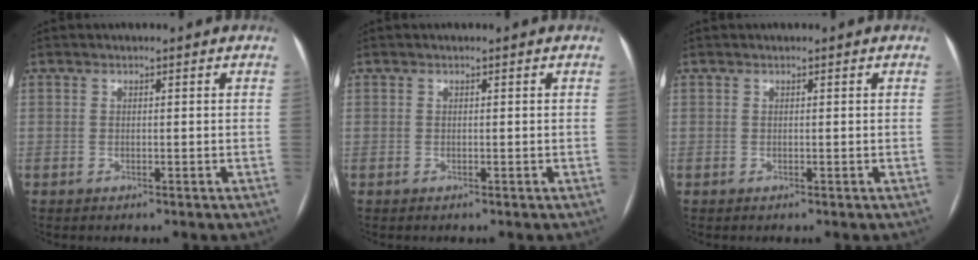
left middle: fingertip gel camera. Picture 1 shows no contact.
{"total": 0.0}
{"total": 0.0}